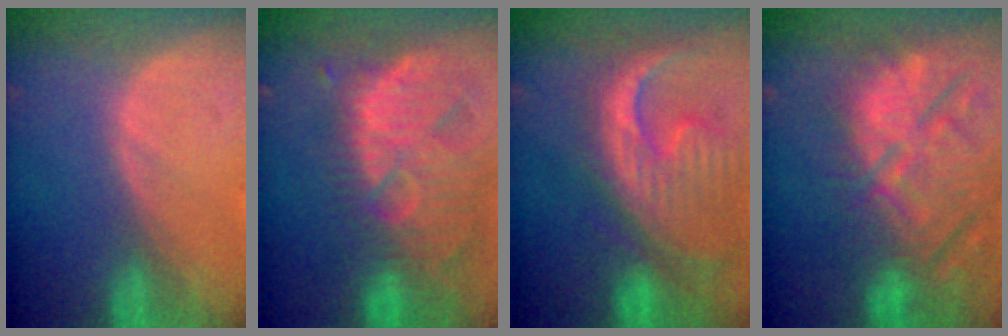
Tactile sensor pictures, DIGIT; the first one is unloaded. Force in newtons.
{"total": 13.2, "press": 11.4, "slide": 6.6}
{"total": 13.4, "press": 11.5, "slide": 6.8}
{"total": 15.1, "press": 12.9, "slide": 7.8}